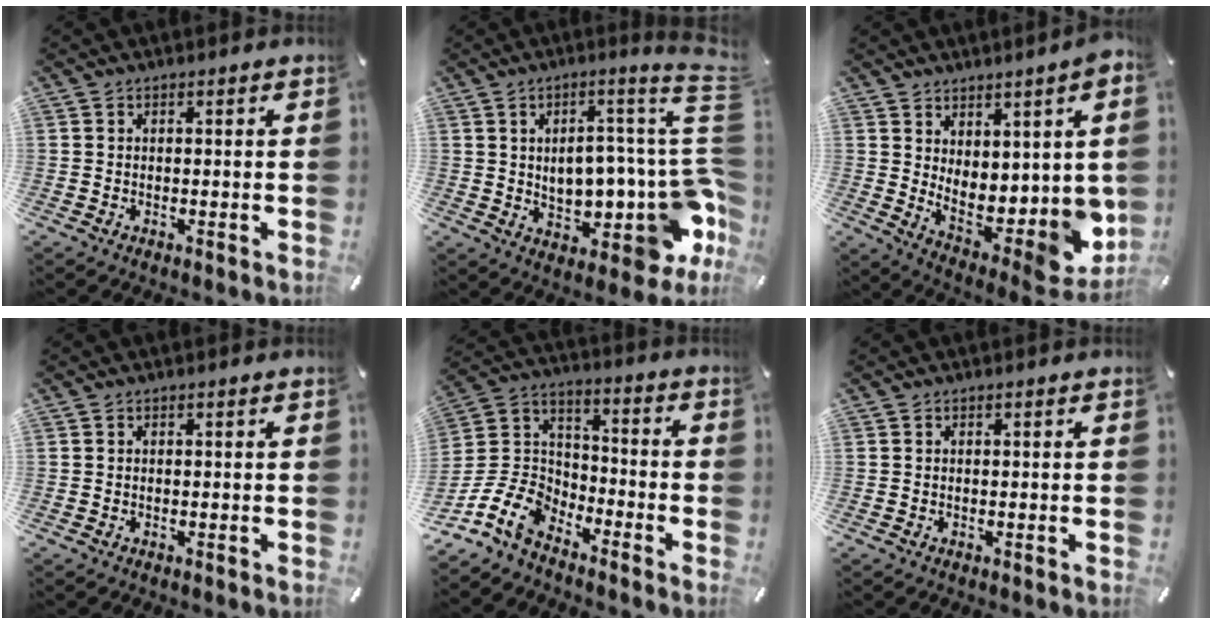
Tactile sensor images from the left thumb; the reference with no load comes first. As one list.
[{"total": 18.5, "force": [0.6, 6.6, 17.3], "torque": [-0.224, -0.043, 0.015]}, {"total": 9.0, "force": [0.3, 4.6, 7.8], "torque": [-0.063, -0.046, 0.015]}, {"total": 0.0}, {"total": 12.0, "force": [-8.7, 7.1, 4.3], "torque": [-0.101, 0.039, -0.166]}, {"total": 0.0}]